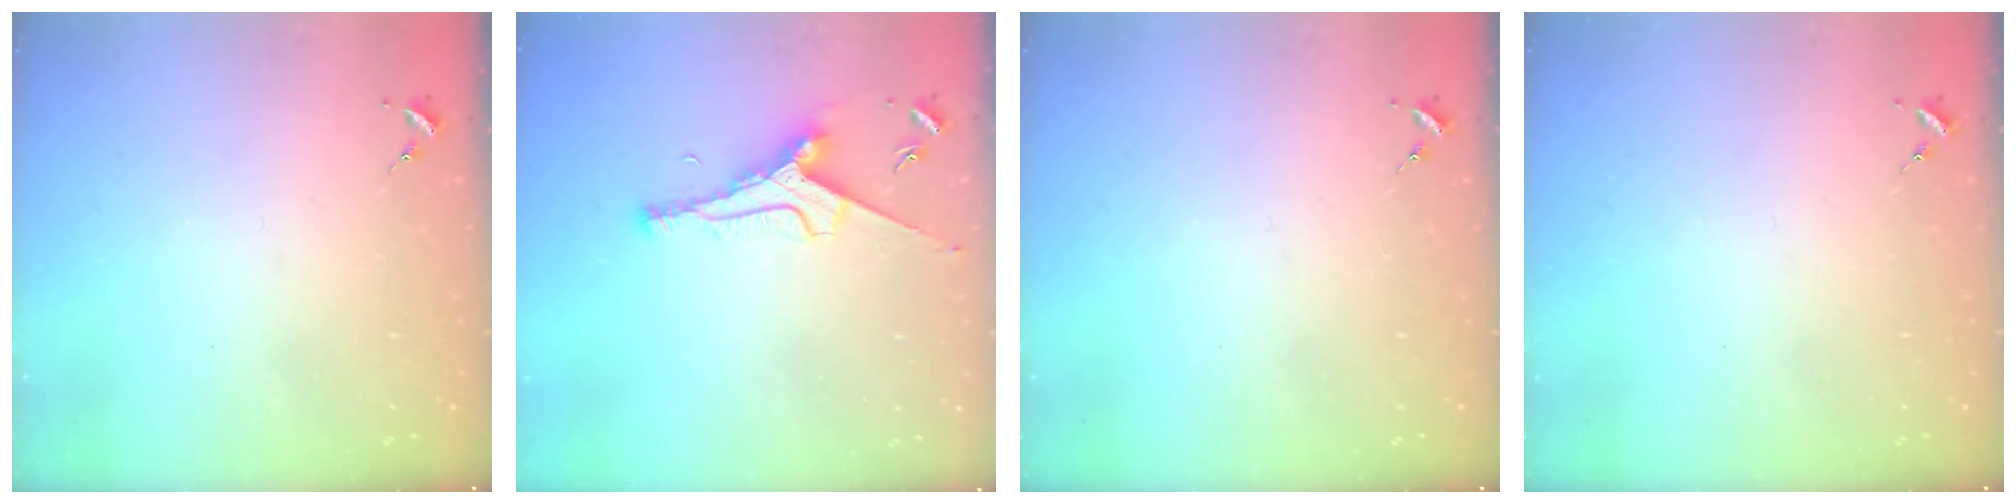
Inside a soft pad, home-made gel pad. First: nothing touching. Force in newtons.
{"total": 8.4, "press": 8.4, "slide": 0.9}
{"total": 0.0}
{"total": 0.0}